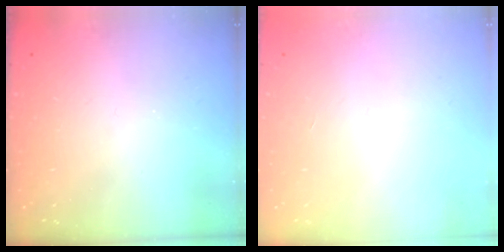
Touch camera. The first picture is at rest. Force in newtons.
{"total": 0.0}